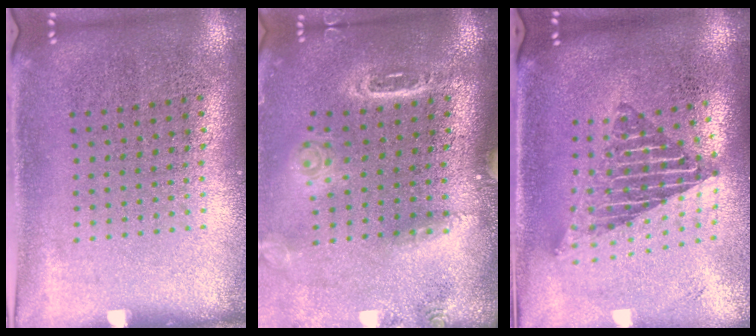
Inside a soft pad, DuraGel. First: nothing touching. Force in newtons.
{"total": 1.8, "press": 1.7, "slide": 0.6}
{"total": 1.9, "press": 1.5, "slide": 1.3}